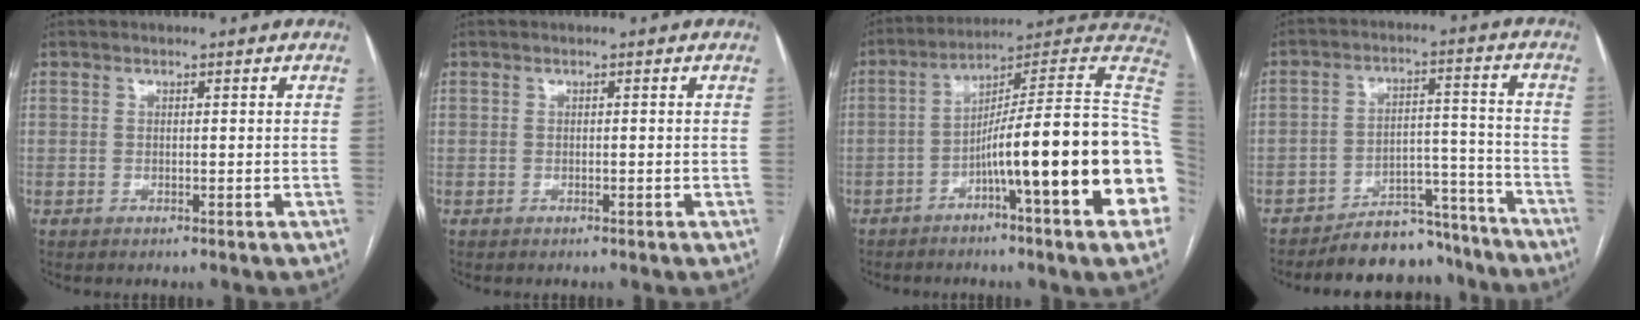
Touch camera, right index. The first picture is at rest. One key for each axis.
{"total": 0.0}
{"total": 23.1, "fx": -5.0, "fy": 0.3, "fz": 22.5, "tx": -0.231, "ty": 0.023, "tz": -0.081}
{"total": 10.9, "fx": -10.0, "fy": 4.0, "fz": 1.0, "tx": 0.018, "ty": 0.047, "tz": -0.149}